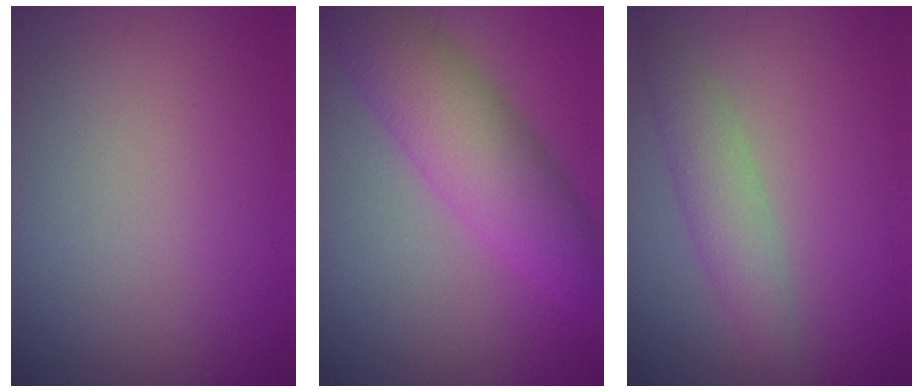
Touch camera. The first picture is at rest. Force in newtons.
{"total": 6.5, "press": 6.5, "slide": 0.1}
{"total": 2.8, "press": 2.8, "slide": 0.1}